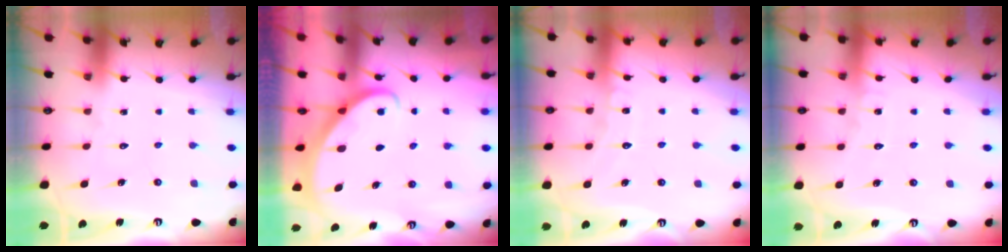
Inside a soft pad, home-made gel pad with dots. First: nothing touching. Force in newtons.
{"total": 2.7, "press": 2.7, "slide": 0.2}
{"total": 6.0, "press": 6.0, "slide": 0.6}
{"total": 3.5, "press": 3.4, "slide": 0.3}